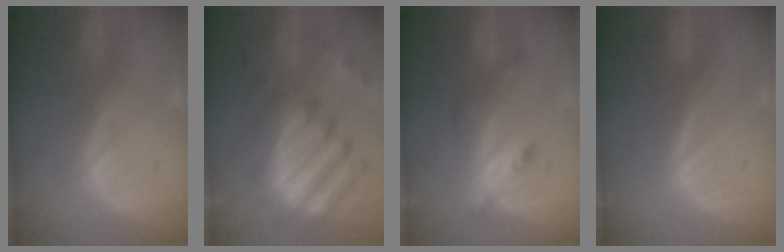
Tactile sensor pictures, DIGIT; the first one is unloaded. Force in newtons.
{"total": 12.0, "press": 10.4, "slide": 6.0}
{"total": 4.3, "press": 3.8, "slide": 1.9}
{"total": 0.0}